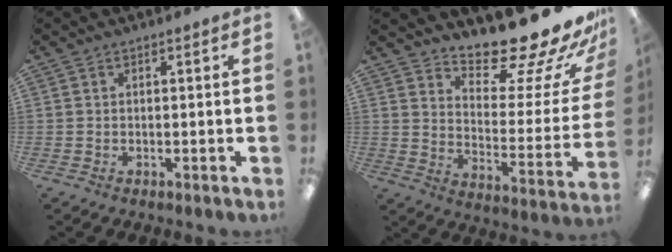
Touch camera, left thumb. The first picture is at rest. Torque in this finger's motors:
{"motor_torque": [0.31, 0.25, 1.39, -1.38, 0.03]}